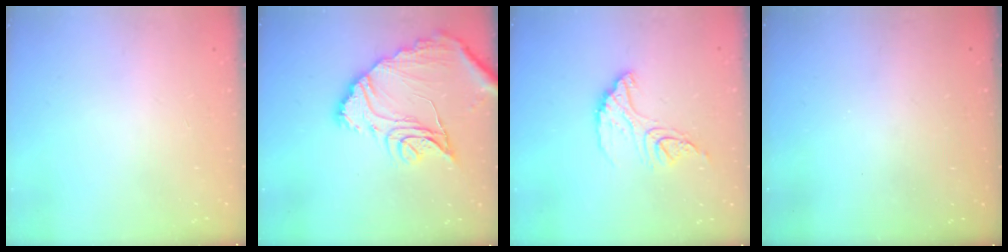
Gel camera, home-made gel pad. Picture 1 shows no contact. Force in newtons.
{"total": 17.8, "press": 17.7, "slide": 1.9}
{"total": 12.7, "press": 12.6, "slide": 1.2}
{"total": 3.3, "press": 3.3, "slide": 0.1}